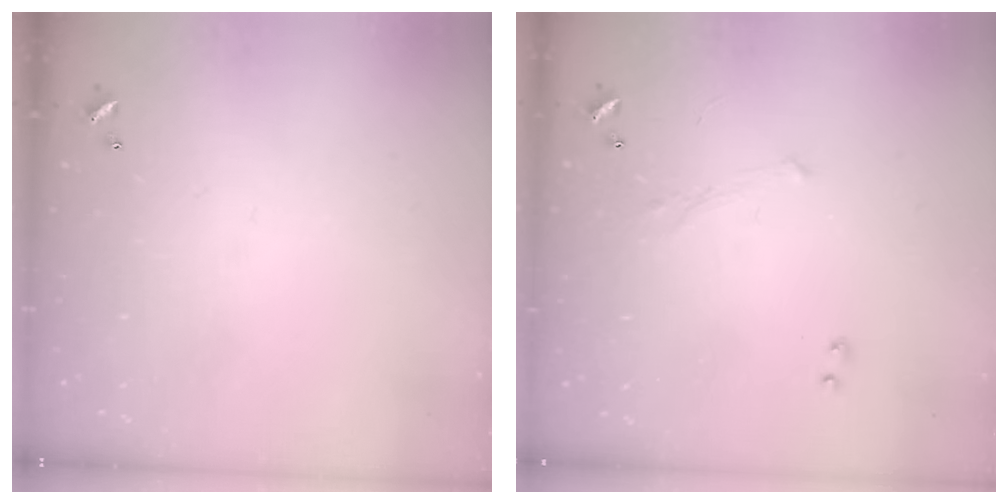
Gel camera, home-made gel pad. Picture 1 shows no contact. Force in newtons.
{"total": 0.7, "press": 0.3, "slide": 0.6}